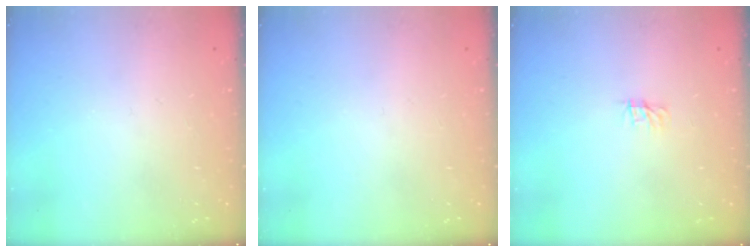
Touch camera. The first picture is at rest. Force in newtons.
{"total": 0.0}
{"total": 0.0}